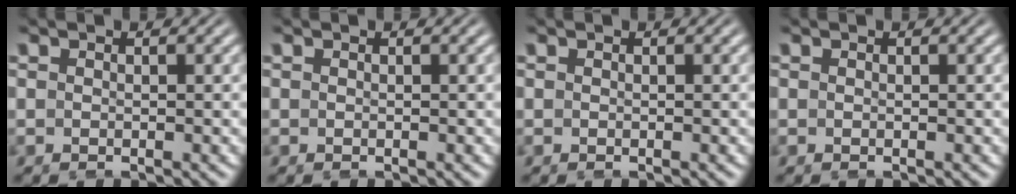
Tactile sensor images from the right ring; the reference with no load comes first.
{"total": 0.0}
{"total": 0.0}
{"total": 0.0}